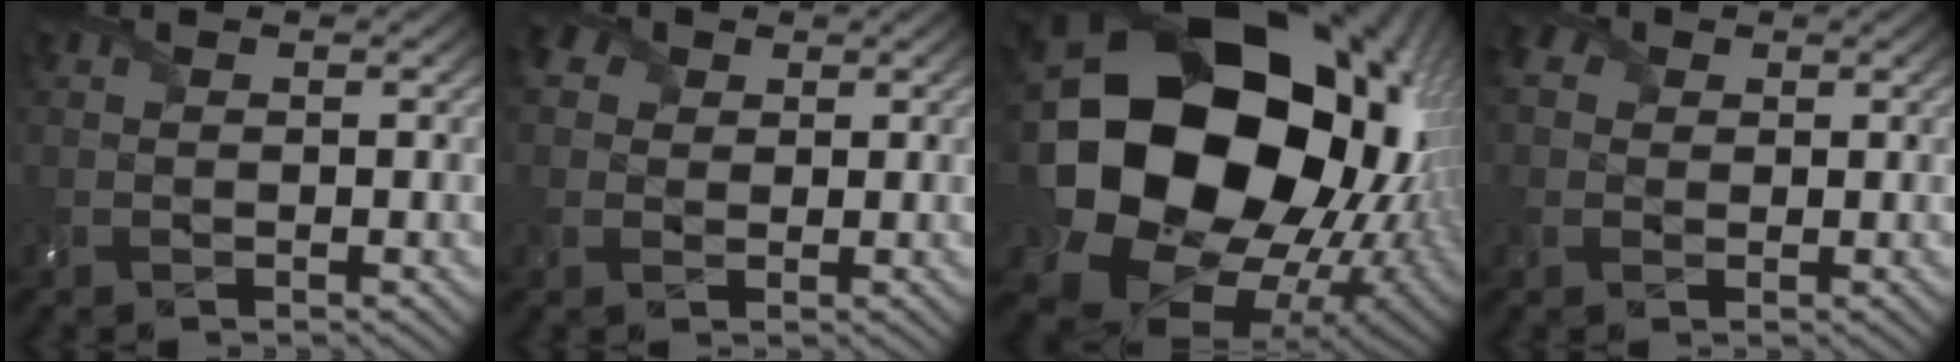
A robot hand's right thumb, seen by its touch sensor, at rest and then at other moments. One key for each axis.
{"total": 4.0, "fx": 1.8, "fy": 3.1, "fz": 1.6, "tx": -0.073, "ty": 0.021, "tz": 0.026}
{"total": 24.9, "fx": 2.9, "fy": 19.5, "fz": 15.1, "tx": -0.345, "ty": -0.046, "tz": 0.062}
{"total": 3.3, "fx": 1.2, "fy": 2.7, "fz": 1.4, "tx": -0.060, "ty": 0.015, "tz": 0.018}